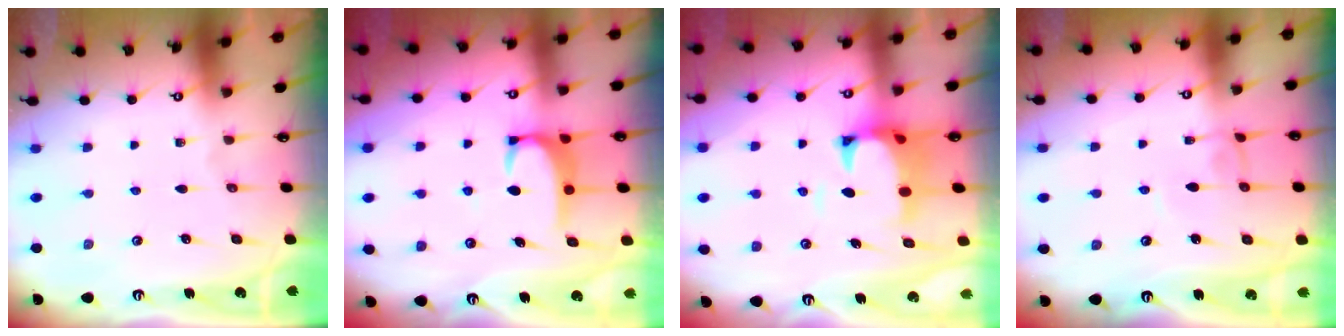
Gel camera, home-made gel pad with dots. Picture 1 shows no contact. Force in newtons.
{"total": 2.7, "press": 2.7, "slide": 0.3}
{"total": 2.6, "press": 2.4, "slide": 1.1}
{"total": 2.6, "press": 2.6, "slide": 0.1}